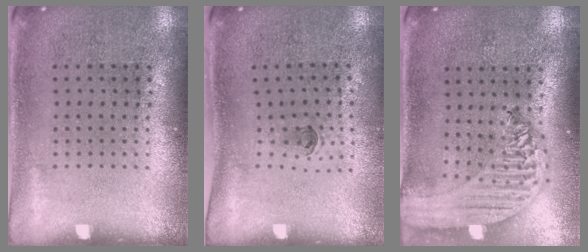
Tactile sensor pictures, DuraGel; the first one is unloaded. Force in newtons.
{"total": 0.5, "press": 0.3, "slide": 0.4}
{"total": 2.3, "press": 2.0, "slide": 1.1}